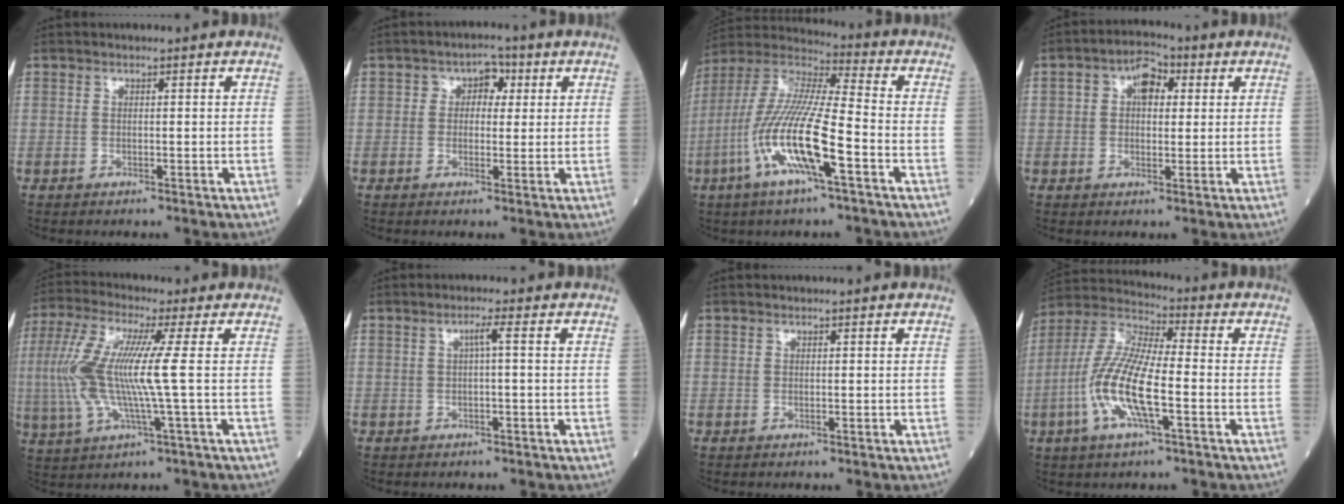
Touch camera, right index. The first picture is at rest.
{"total": 3.7, "force": [1.0, 2.6, 2.4], "torque": [-0.028, 0.017, 0.012]}
{"total": 16.2, "force": [-5.8, 1.6, 15.0], "torque": [-0.320, -0.012, -0.116]}
{"total": 5.5, "force": [1.5, 3.3, 4.2], "torque": [-0.071, 0.024, 0.021]}
{"total": 12.3, "force": [0.3, 0.5, 12.3], "torque": [-0.279, 0.006, -0.002]}
{"total": 1.7, "force": [0.1, -0.2, 1.7], "torque": [-0.031, 0.004, 0.002]}
{"total": 0.0}
{"total": 13.0, "force": [-3.5, 2.4, 12.3], "torque": [-0.263, 0.000, -0.073]}